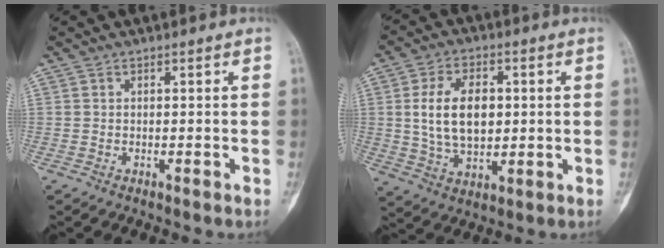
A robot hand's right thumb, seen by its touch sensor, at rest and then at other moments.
{"total": 11.9, "force": [1.4, 7.3, 9.2], "torque": [-0.149, -0.002, 0.031]}